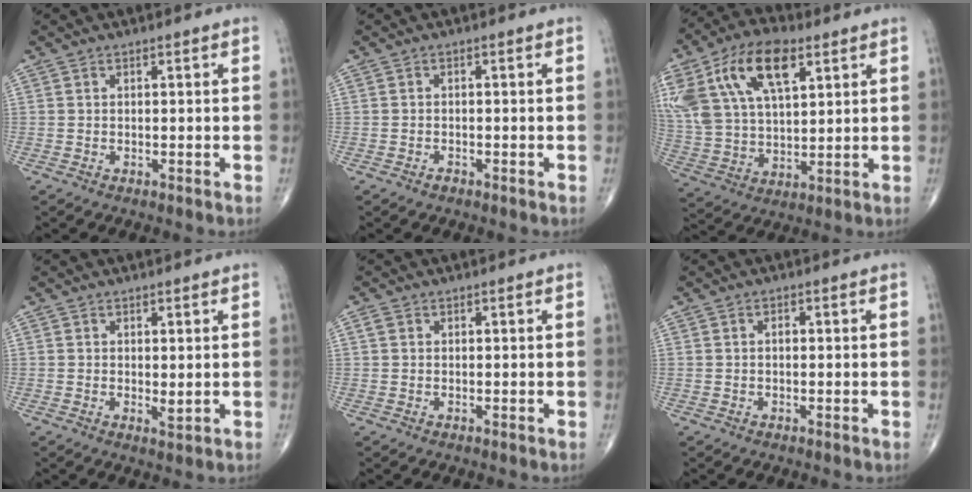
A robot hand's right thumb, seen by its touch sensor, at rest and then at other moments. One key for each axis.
{"total": 0.8, "fx": -0.7, "fy": 0.4, "fz": 0.2, "tx": -0.003, "ty": 0.003, "tz": -0.013}
{"total": 22.2, "fx": 9.5, "fy": 11.8, "fz": 16.3, "tx": -0.335, "ty": 0.006, "tz": 0.177}
{"total": 1.5, "fx": 0.4, "fy": 0.6, "fz": 1.4, "tx": -0.023, "ty": -0.009, "tz": 0.008}
{"total": 1.0, "fx": 0.4, "fy": 0.9, "fz": 0.5, "tx": -0.009, "ty": 0.005, "tz": 0.006}
{"total": 1.0, "fx": 0.1, "fy": 0.6, "fz": 0.8, "tx": -0.012, "ty": 0.003, "tz": 0.000}